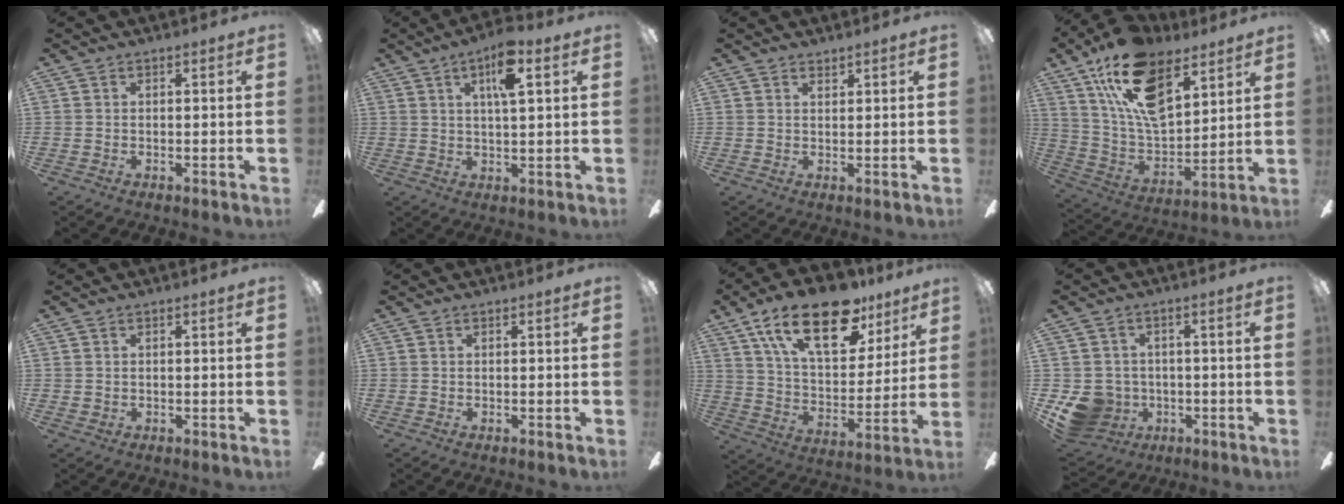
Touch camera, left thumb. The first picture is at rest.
{"total": 8.0, "force": [4.0, 1.9, 6.6], "torque": [-0.113, -0.002, 0.062]}
{"total": 1.3, "force": [1.2, 0.4, 0.1], "torque": [-0.003, -0.001, 0.024]}
{"total": 20.7, "force": [11.7, 10.8, 13.3], "torque": [-0.258, -0.051, 0.210]}
{"total": 0.7, "force": [0.3, 0.6, 0.1], "torque": [-0.002, 0.005, 0.004]}
{"total": 0.0}
{"total": 23.2, "force": [14.1, 11.0, 14.9], "torque": [-0.240, -0.066, 0.243]}
{"total": 8.8, "force": [-2.7, 7.9, 2.7], "torque": [-0.098, 0.015, -0.045]}